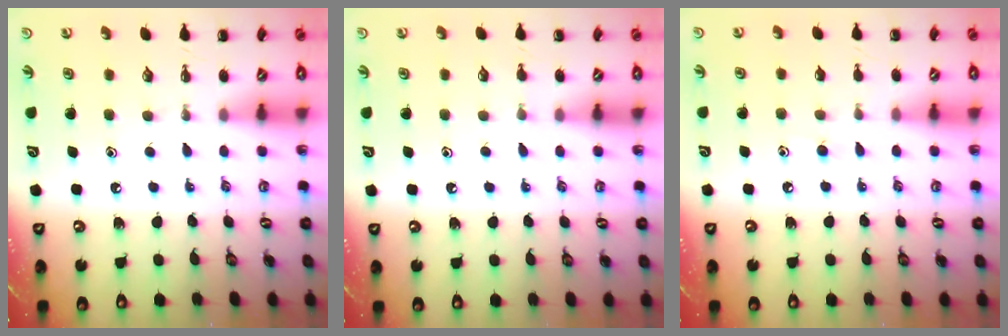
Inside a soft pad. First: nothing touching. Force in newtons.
{"total": 3.6, "press": 3.4, "slide": 1.3}
{"total": 4.9, "press": 4.5, "slide": 1.8}